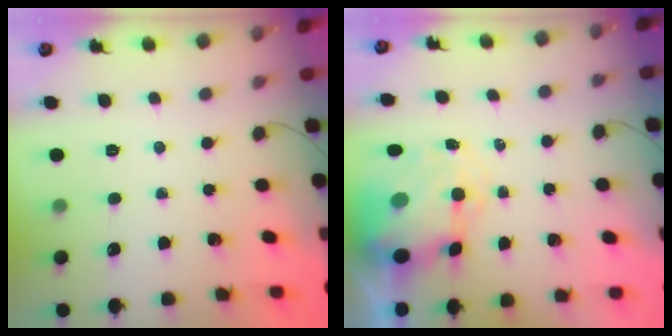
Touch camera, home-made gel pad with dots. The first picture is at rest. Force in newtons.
{"total": 8.6, "press": 8.4, "slide": 1.9}